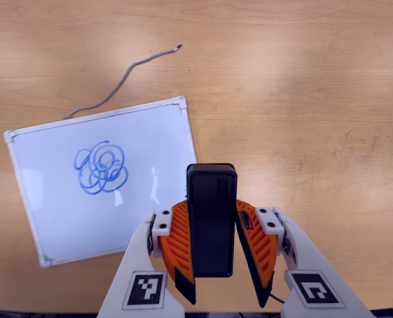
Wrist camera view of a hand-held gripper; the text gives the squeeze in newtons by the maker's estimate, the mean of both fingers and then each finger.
{"total": 5.1, "left": 4.5, "right": 5.6}